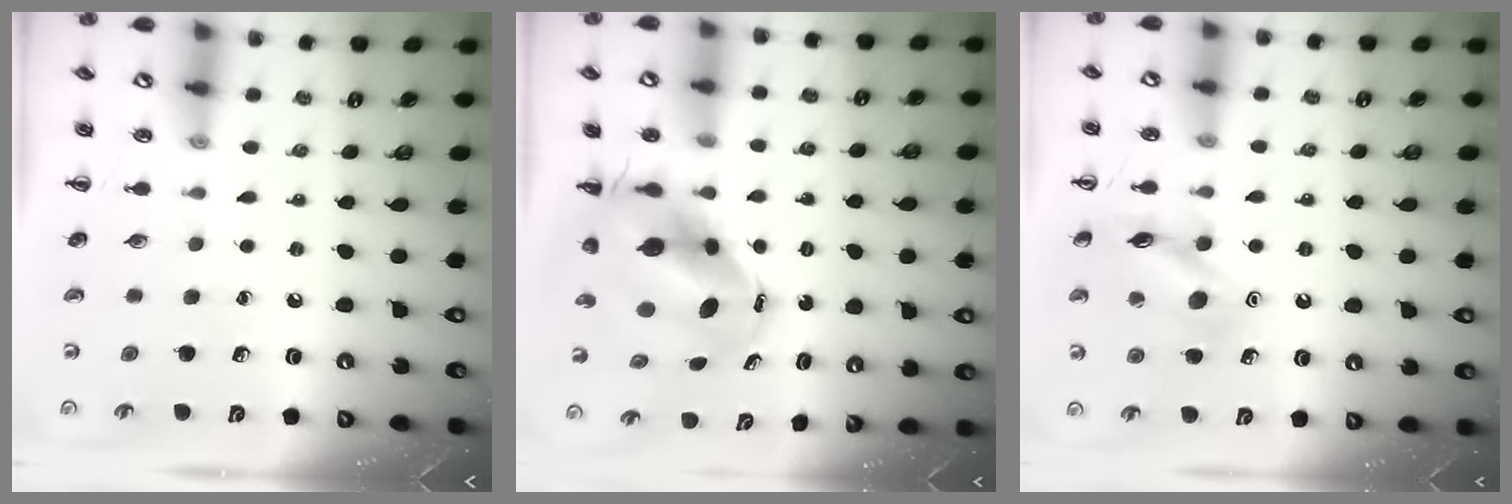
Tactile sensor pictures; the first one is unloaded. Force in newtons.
{"total": 9.2, "press": 8.9, "slide": 2.3}
{"total": 12.7, "press": 12.6, "slide": 1.1}